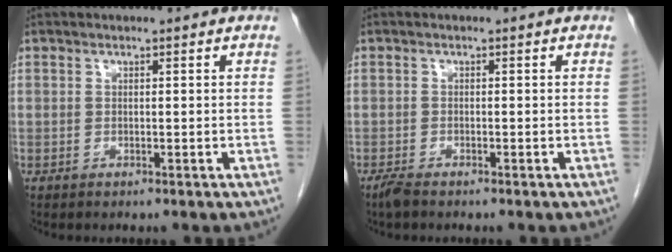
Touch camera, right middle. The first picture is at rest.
{"total": 1.6, "force": [-1.3, 0.3, 0.9], "torque": [-0.027, -0.005, -0.026]}